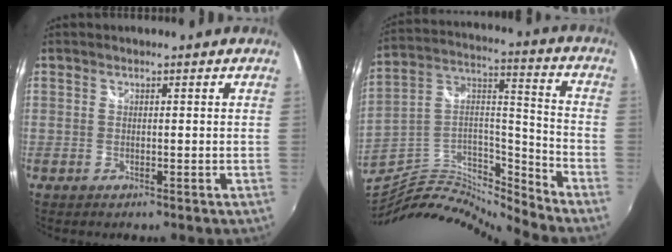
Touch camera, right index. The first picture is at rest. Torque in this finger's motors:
{"motor_torque": [-0.36, -0.83, -0.21, -0.07]}